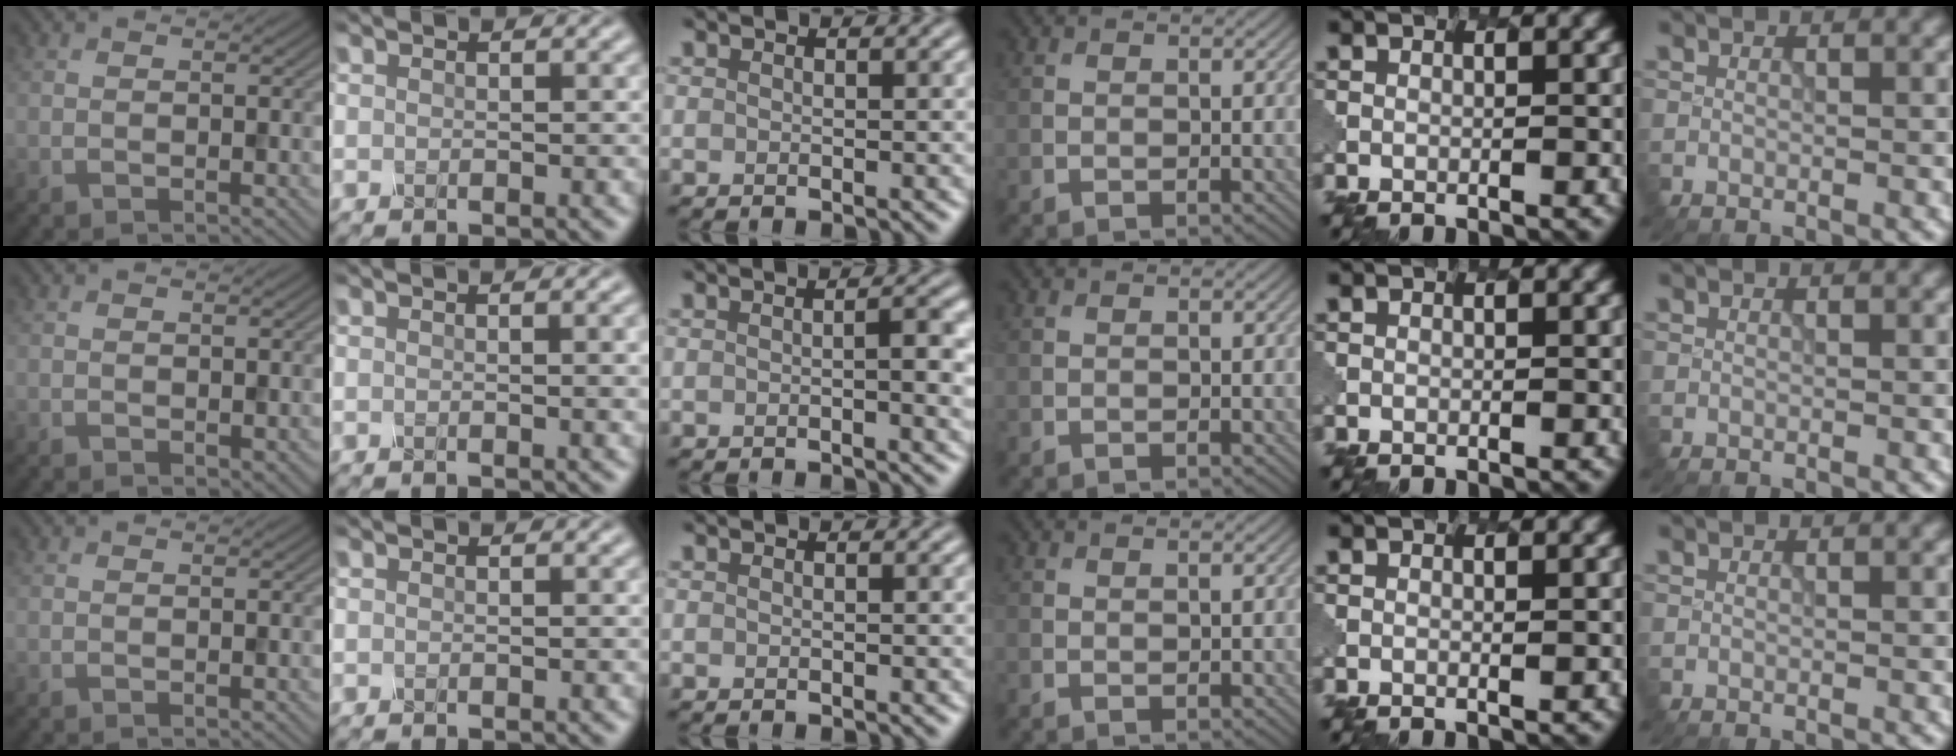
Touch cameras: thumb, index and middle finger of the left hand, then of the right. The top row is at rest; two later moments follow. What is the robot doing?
{"motion": "unscrew", "object": "spray bottle"}